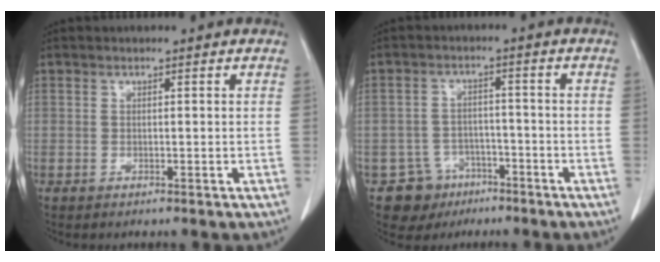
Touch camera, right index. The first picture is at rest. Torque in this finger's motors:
{"motor_torque": [-0.19, -0.04, -0.44, -0.21]}